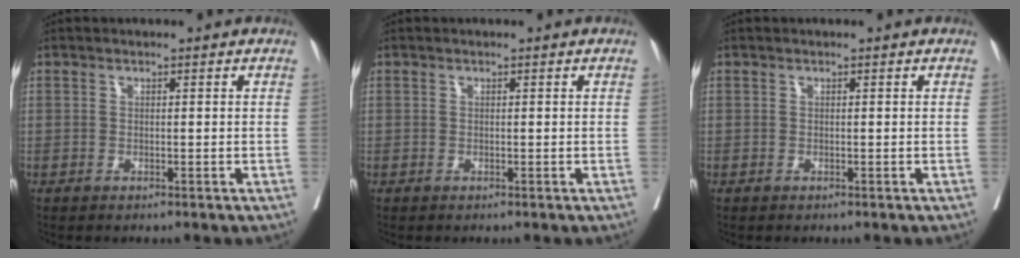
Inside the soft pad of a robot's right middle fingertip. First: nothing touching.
{"total": 0.0}
{"total": 0.0}